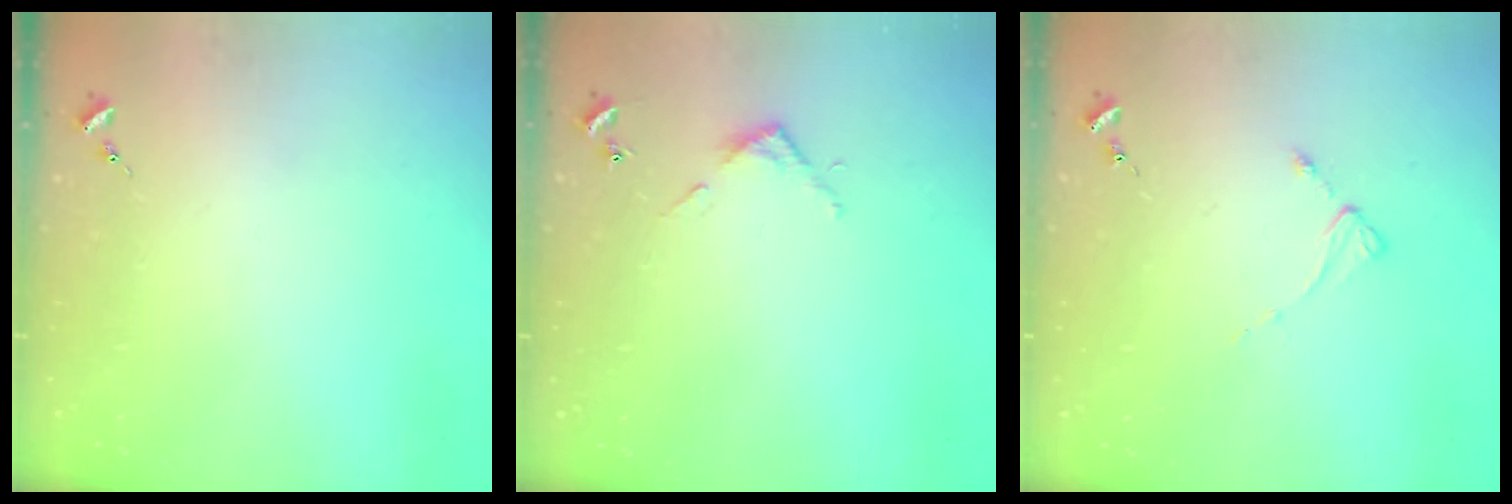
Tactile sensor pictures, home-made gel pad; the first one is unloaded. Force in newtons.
{"total": 3.2, "press": 3.2, "slide": 0.2}
{"total": 2.1, "press": 2.0, "slide": 0.4}